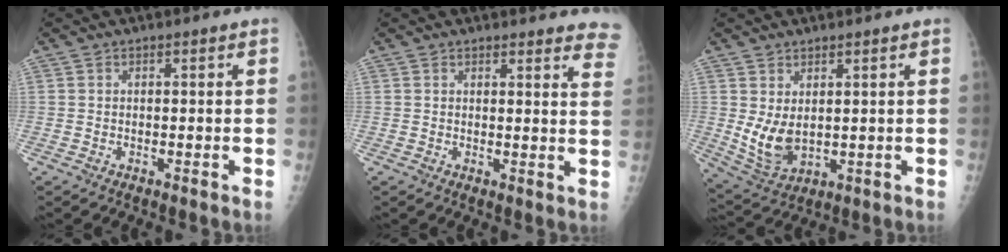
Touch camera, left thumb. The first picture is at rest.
{"total": 10.5, "force": [10.0, 1.8, 2.6], "torque": [0.012, -0.061, 0.079]}
{"total": 7.4, "force": [1.8, 4.3, 5.8], "torque": [-0.101, -0.025, 0.052]}